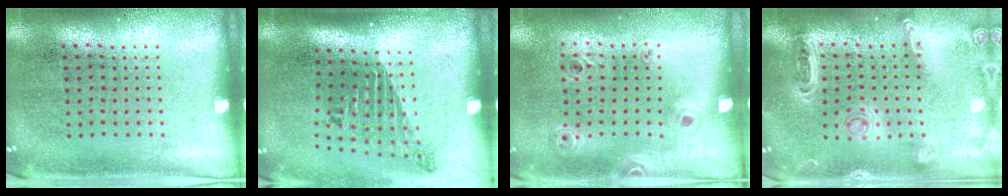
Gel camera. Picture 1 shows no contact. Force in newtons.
{"total": 1.8, "press": 1.2, "slide": 1.4}
{"total": 0.9, "press": 0.9, "slide": 0.3}
{"total": 1.3, "press": 1.2, "slide": 0.2}